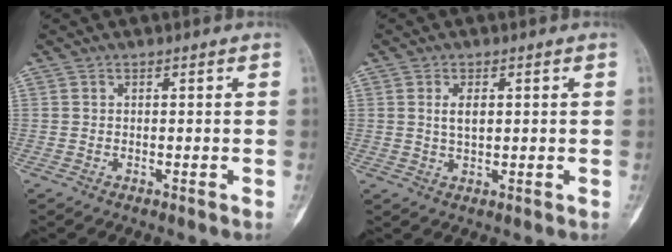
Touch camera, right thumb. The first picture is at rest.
{"total": 3.2, "force": [0.8, 1.6, 2.6], "torque": [-0.040, -0.005, 0.016]}